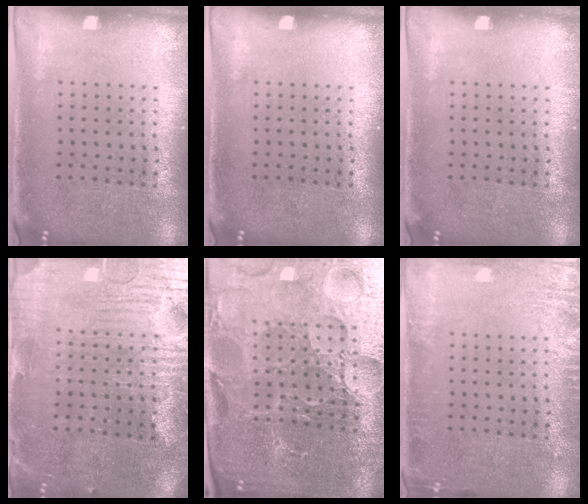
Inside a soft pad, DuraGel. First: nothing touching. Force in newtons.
{"total": 0.0}
{"total": 0.0}
{"total": 4.0, "press": 3.8, "slide": 1.4}
{"total": 5.1, "press": 4.8, "slide": 1.7}
{"total": 2.3, "press": 2.2, "slide": 0.2}